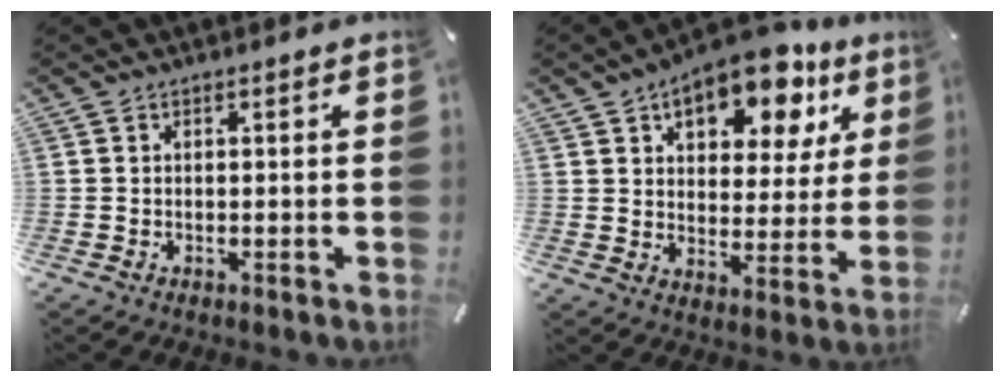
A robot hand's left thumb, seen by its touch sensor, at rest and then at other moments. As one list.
[{"total": 15.2, "force": [9.9, 7.9, 8.5], "torque": [-0.111, -0.059, 0.165]}]